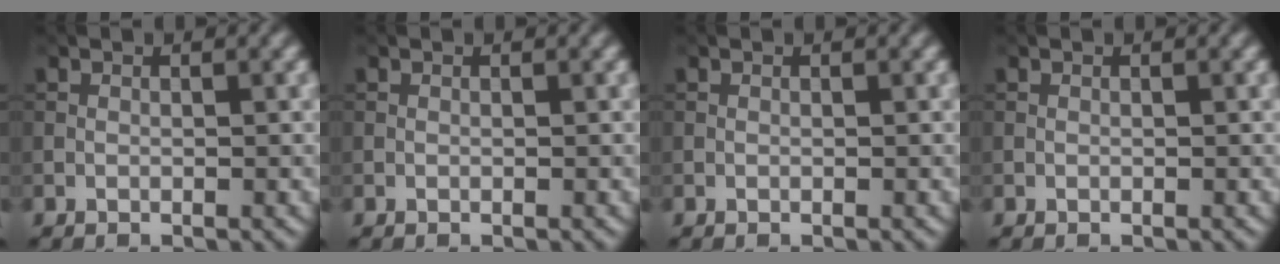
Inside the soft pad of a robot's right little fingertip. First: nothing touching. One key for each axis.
{"total": 0.0}
{"total": 0.0}
{"total": 0.0}